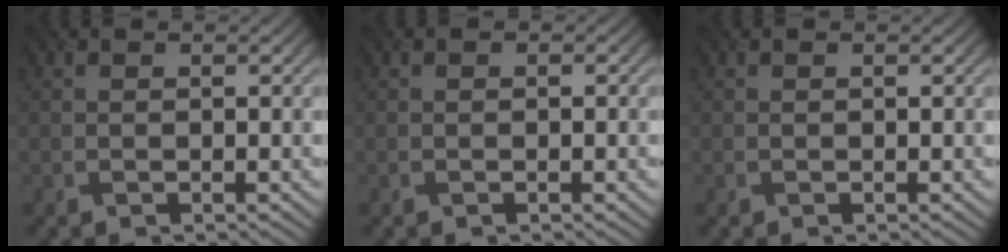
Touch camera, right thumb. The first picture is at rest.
{"total": 0.0}
{"total": 0.0}